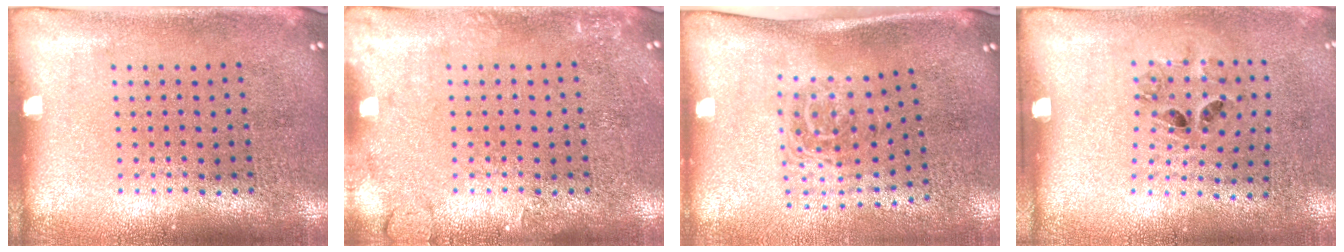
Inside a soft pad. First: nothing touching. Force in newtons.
{"total": 1.9, "press": 1.8, "slide": 0.2}
{"total": 1.7, "press": 1.2, "slide": 1.2}
{"total": 1.4, "press": 0.8, "slide": 1.2}